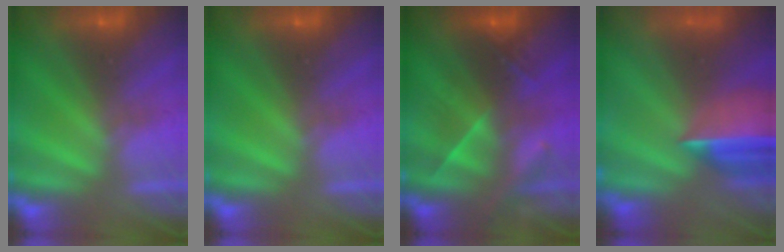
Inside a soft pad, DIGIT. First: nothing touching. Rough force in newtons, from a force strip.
{"total": 0.0}
{"total": 2.8}
{"total": 5.5}